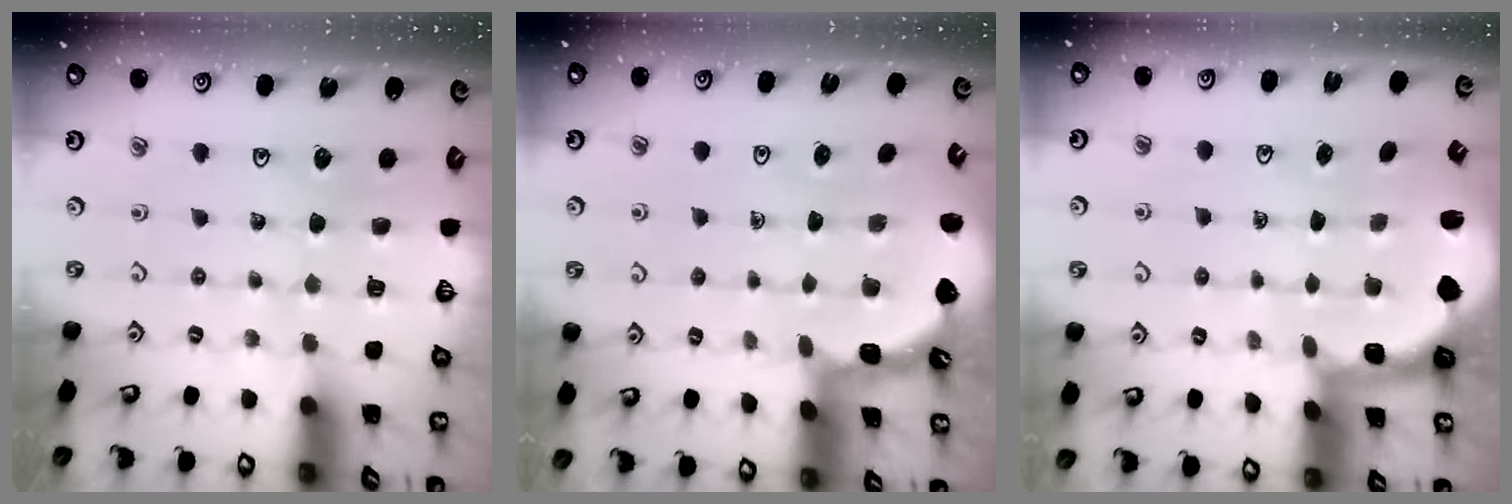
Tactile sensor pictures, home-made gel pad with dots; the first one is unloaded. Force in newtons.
{"total": 2.1, "press": 2.1, "slide": 0.2}
{"total": 1.7, "press": 1.3, "slide": 1.0}